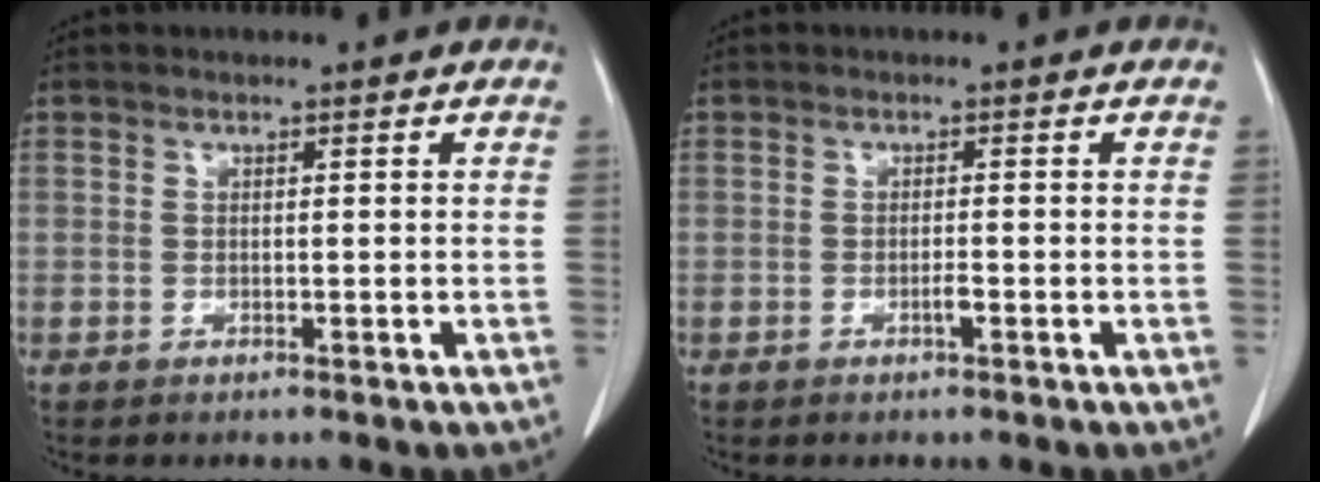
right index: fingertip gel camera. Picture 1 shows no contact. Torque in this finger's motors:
{"motor_torque": [0.54, -0.18, 0.09, 0.03]}